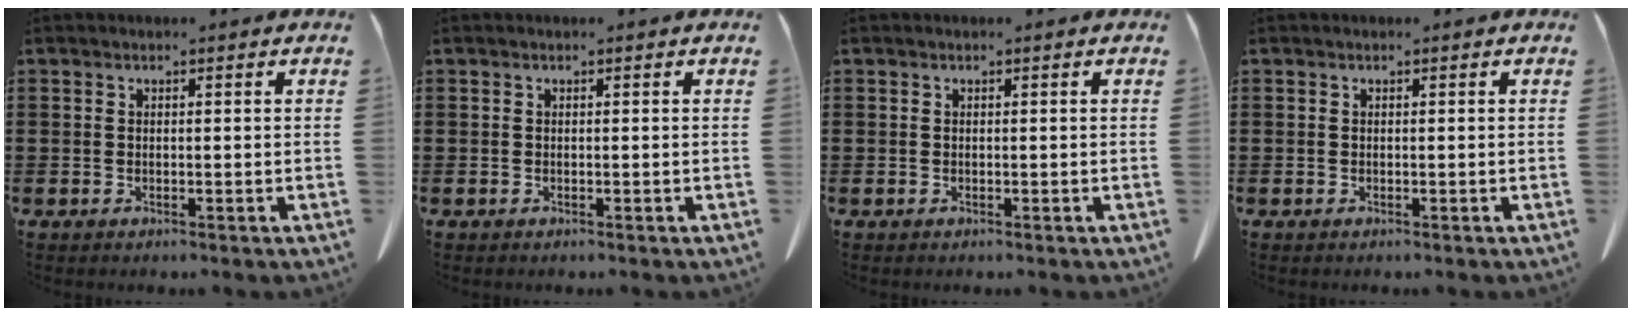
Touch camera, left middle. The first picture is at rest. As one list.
[{"total": 0.0}, {"total": 0.0}, {"total": 0.0}]